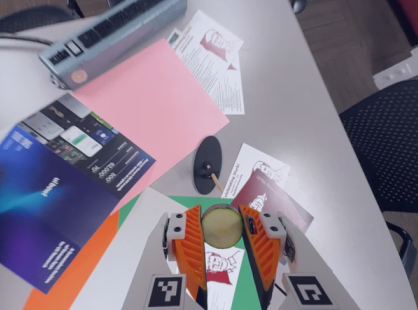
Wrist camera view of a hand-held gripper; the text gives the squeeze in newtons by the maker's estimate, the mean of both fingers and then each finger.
{"total": 10.9, "left": 10.9, "right": 11.0}